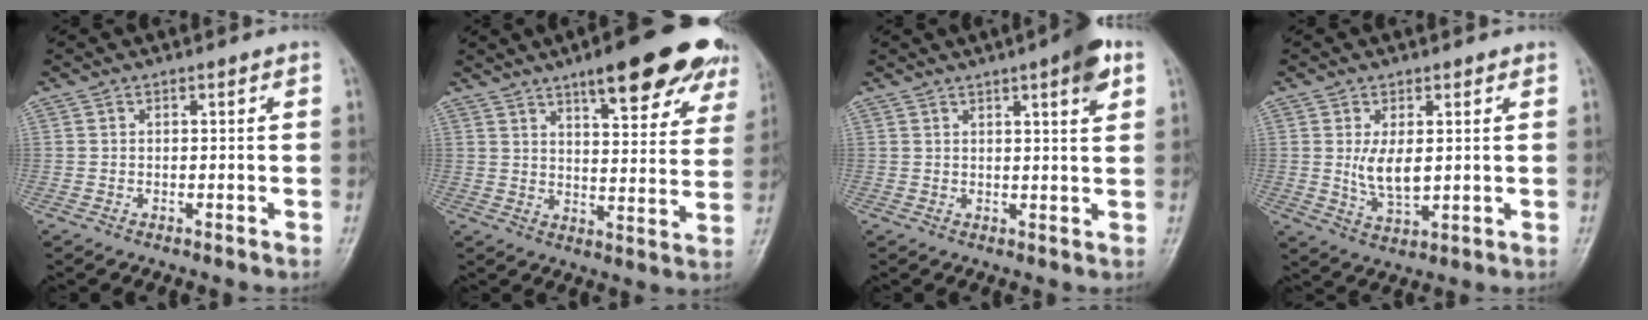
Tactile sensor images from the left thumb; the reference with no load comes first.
{"total": 19.8, "force": [12.6, 5.8, 14.1], "torque": [-0.151, -0.042, 0.164]}
{"total": 6.4, "force": [3.2, 1.0, 5.4], "torque": [-0.070, -0.011, 0.040]}
{"total": 6.0, "force": [0.9, 3.1, 5.0], "torque": [-0.084, -0.016, 0.023]}